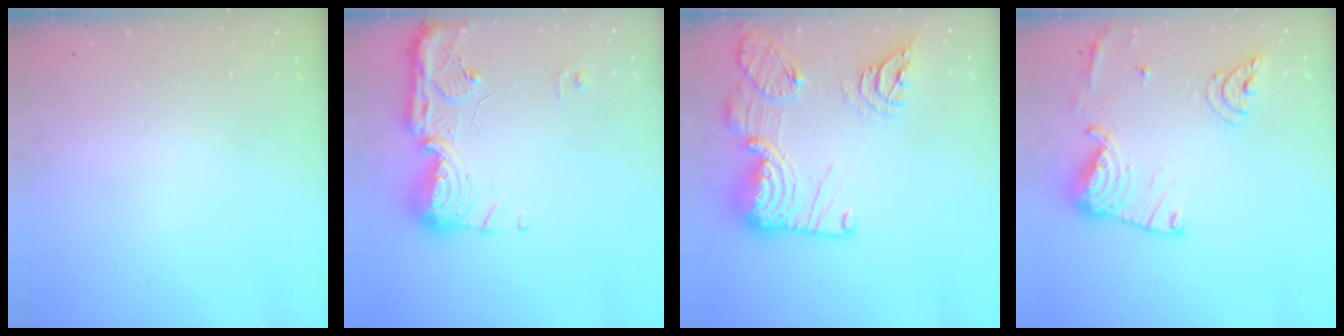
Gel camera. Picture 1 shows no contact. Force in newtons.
{"total": 15.0, "press": 14.9, "slide": 0.8}
{"total": 22.9, "press": 22.8, "slide": 2.3}
{"total": 17.0, "press": 16.9, "slide": 1.7}